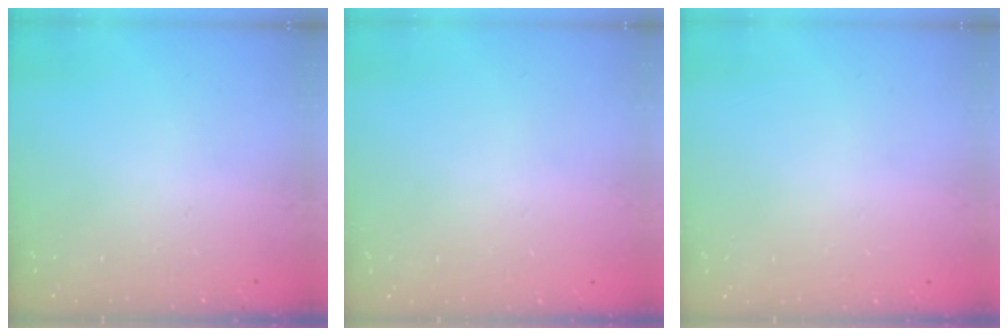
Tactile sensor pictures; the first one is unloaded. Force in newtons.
{"total": 0.0}
{"total": 0.0}